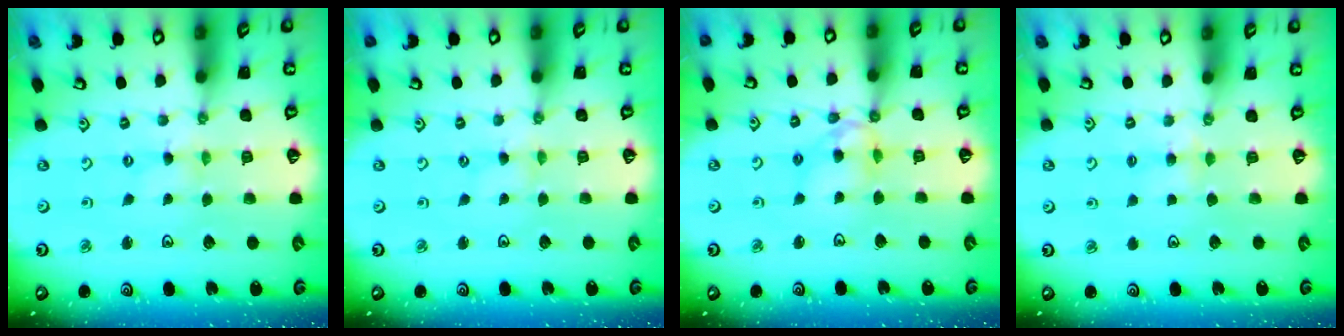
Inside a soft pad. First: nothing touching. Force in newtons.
{"total": 0.0}
{"total": 10.1, "press": 10.1, "slide": 1.0}
{"total": 4.3, "press": 4.3, "slide": 0.7}